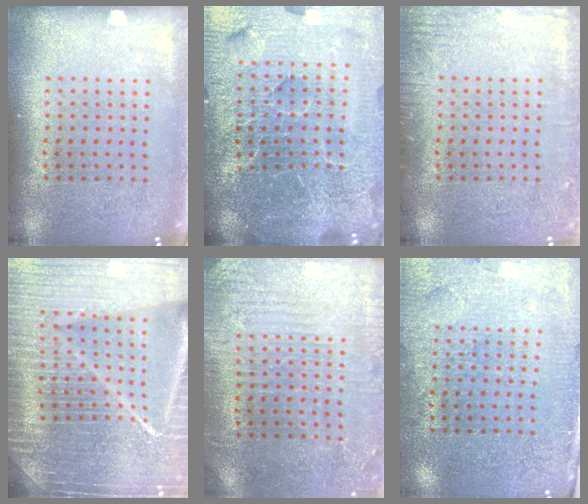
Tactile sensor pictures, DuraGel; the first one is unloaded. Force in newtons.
{"total": 6.9, "press": 6.0, "slide": 3.4}
{"total": 2.3, "press": 2.2, "slide": 0.3}
{"total": 6.9, "press": 5.9, "slide": 3.5}
{"total": 2.9, "press": 2.7, "slide": 0.9}
{"total": 3.1, "press": 2.9, "slide": 1.0}